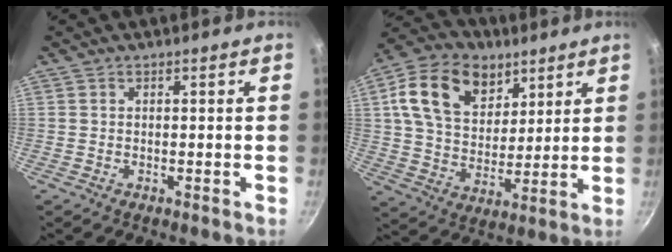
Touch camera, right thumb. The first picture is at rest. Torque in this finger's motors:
{"motor_torque": [0.84, 1.46, 0.73, -0.05, 0.16]}